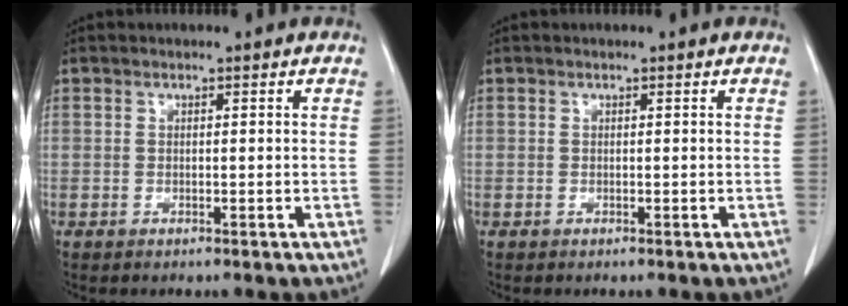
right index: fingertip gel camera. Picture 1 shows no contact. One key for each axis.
{"total": 0.0}